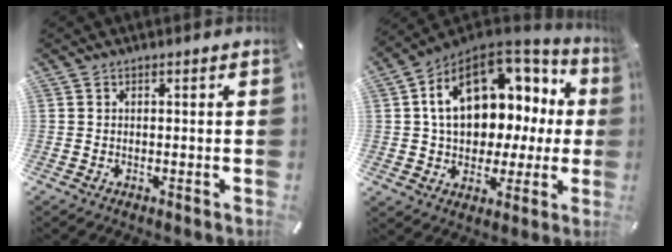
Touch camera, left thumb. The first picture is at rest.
{"total": 17.8, "force": [4.1, 12.9, 11.5], "torque": [-0.176, -0.015, 0.077]}